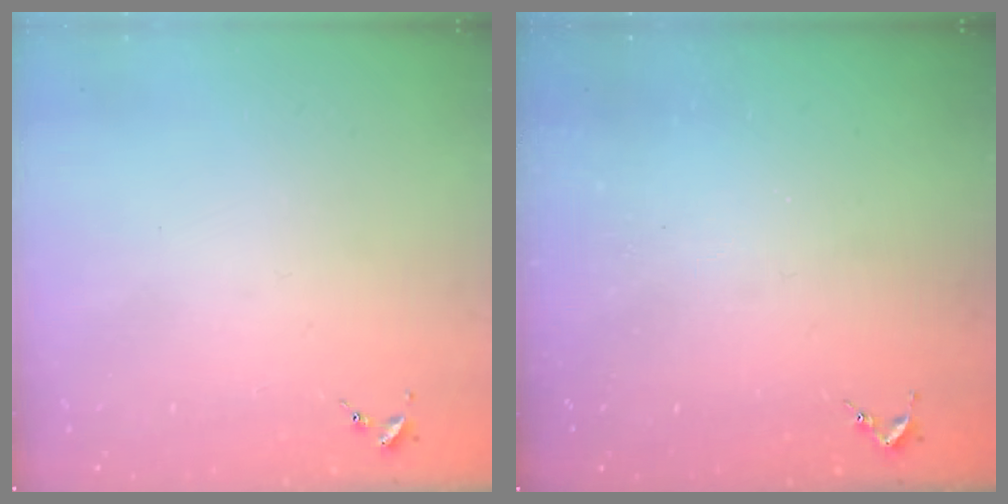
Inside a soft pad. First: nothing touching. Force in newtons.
{"total": 2.5, "press": 2.5, "slide": 0.3}